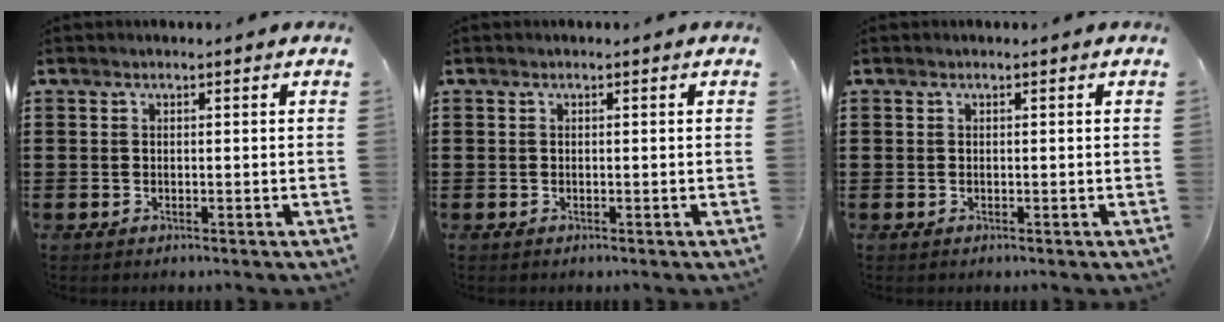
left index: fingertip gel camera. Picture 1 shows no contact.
{"total": 0.0}
{"total": 0.0}